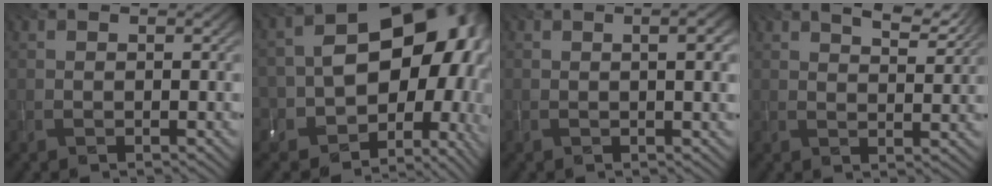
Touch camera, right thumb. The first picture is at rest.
{"total": 19.8, "force": [-1.7, 14.1, 13.9], "torque": [-0.177, -0.055, 0.020]}
{"total": 2.8, "force": [0.6, 0.6, 2.7], "torque": [-0.037, 0.007, 0.007]}
{"total": 5.6, "force": [4.1, 1.6, 3.5], "torque": [-0.059, -0.001, 0.066]}